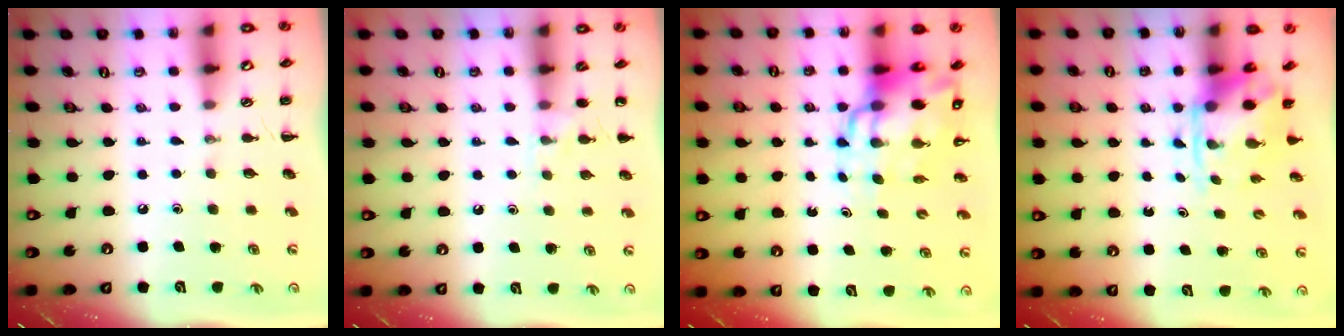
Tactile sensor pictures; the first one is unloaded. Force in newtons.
{"total": 4.8, "press": 4.5, "slide": 1.6}
{"total": 13.2, "press": 12.7, "slide": 3.7}
{"total": 3.8, "press": 3.6, "slide": 0.9}